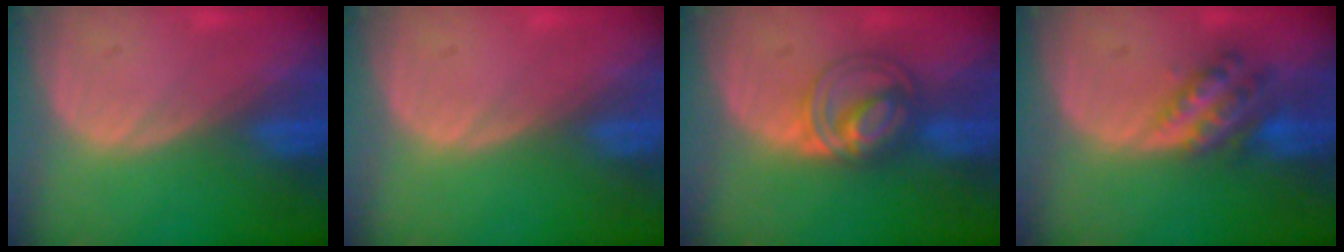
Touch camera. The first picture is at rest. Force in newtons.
{"total": 0.0}
{"total": 5.8, "press": 5.8, "slide": 0.2}
{"total": 6.1, "press": 5.4, "slide": 2.9}